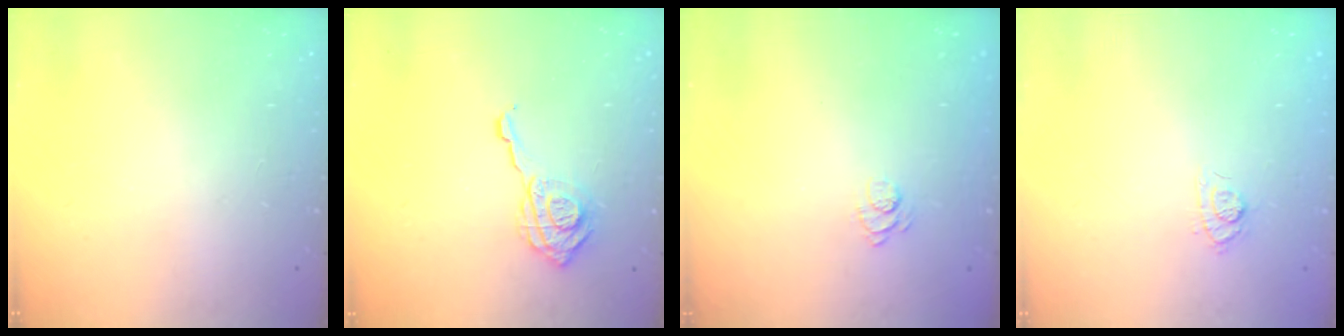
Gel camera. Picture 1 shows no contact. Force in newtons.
{"total": 11.6, "press": 11.6, "slide": 0.8}
{"total": 2.1, "press": 1.6, "slide": 1.3}
{"total": 7.9, "press": 7.7, "slide": 1.6}